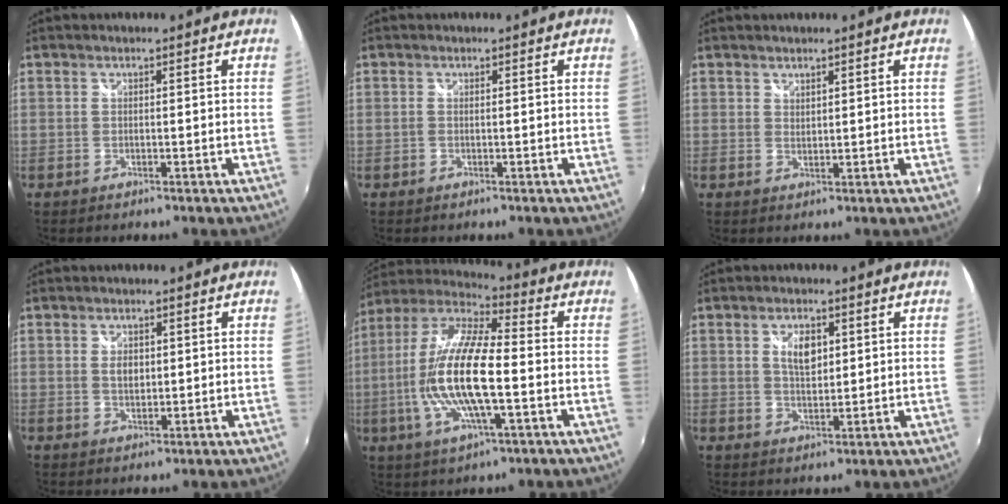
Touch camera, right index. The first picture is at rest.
{"total": 0.0}
{"total": 1.2, "force": [1.2, 0.3, 0.1], "torque": [0.003, 0.001, 0.020]}
{"total": 2.4, "force": [0.4, 1.6, 1.7], "torque": [-0.028, 0.001, 0.007]}
{"total": 18.3, "force": [-2.7, 4.8, 17.5], "torque": [-0.342, -0.005, -0.057]}
{"total": 4.6, "force": [1.5, 2.4, 3.6], "torque": [-0.060, 0.003, 0.025]}